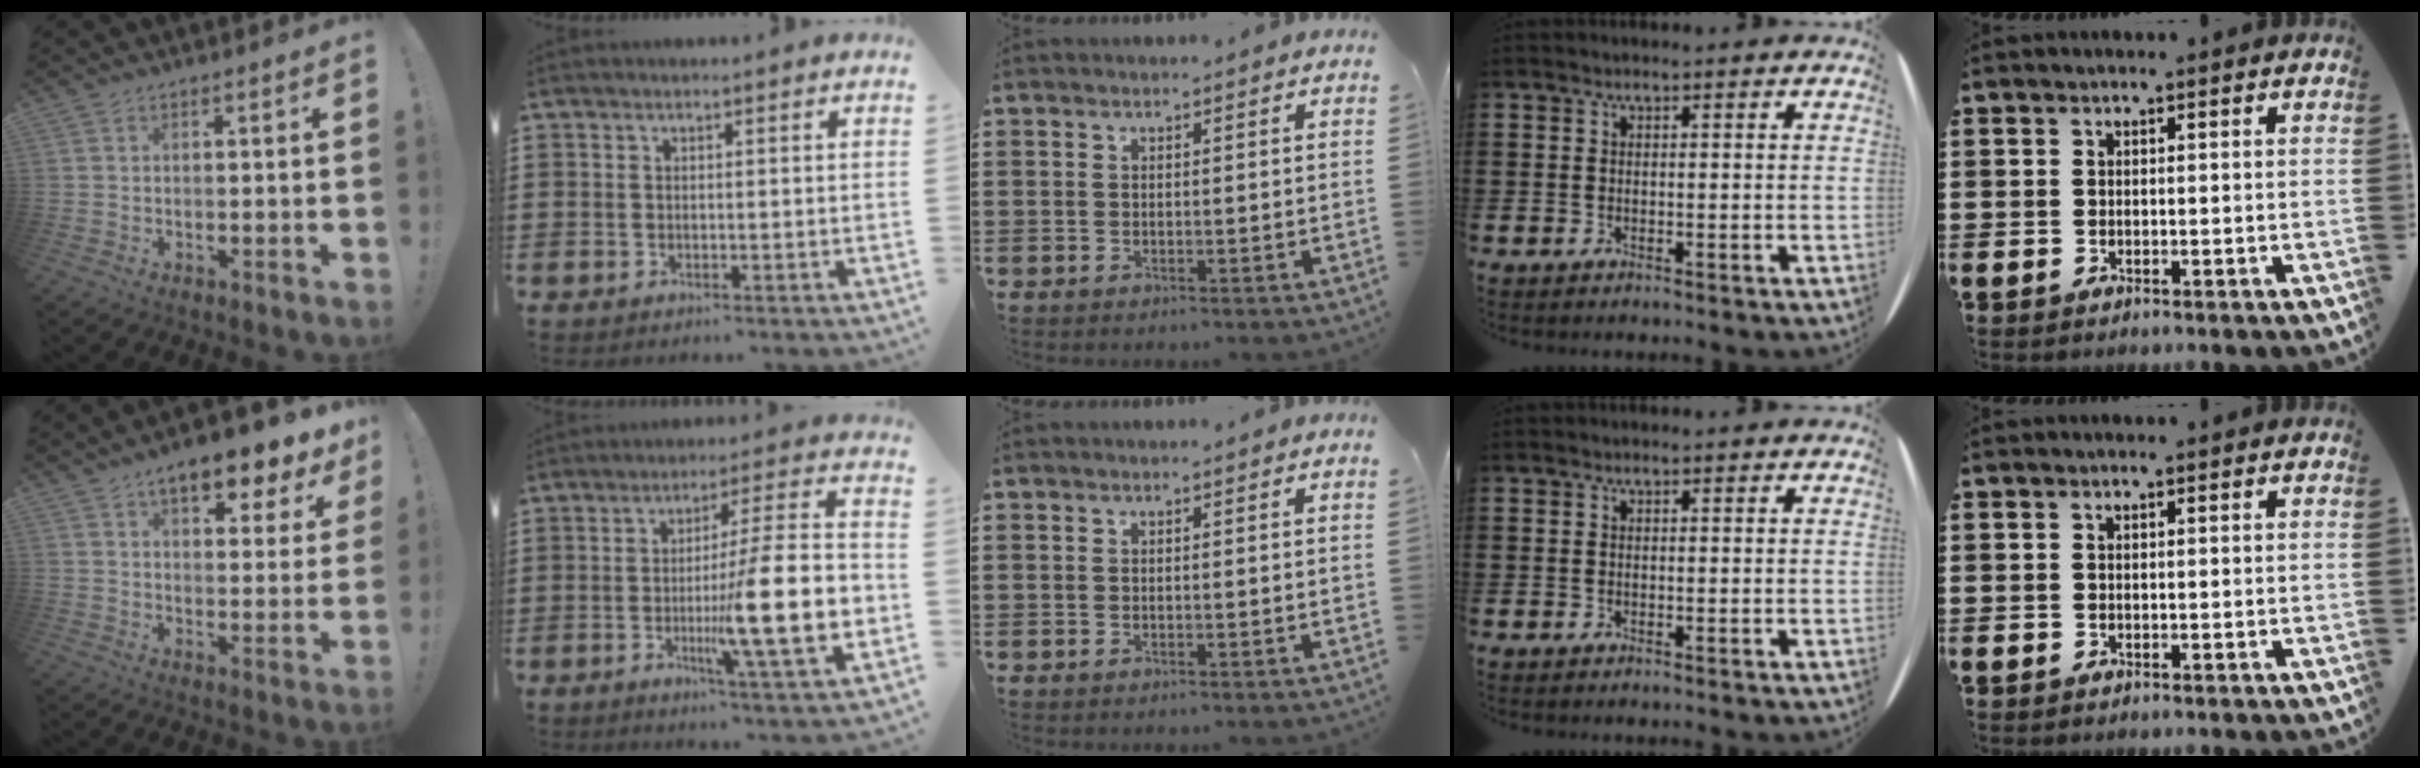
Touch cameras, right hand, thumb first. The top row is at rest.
{"thumb": {"total": 10.6, "force": [7.3, 3.3, 6.9], "torque": [-0.095, -0.047, 0.121]}, "index": {"total": 15.6, "force": [-3.6, 1.6, 15.1], "torque": [-0.231, -0.017, -0.065]}}